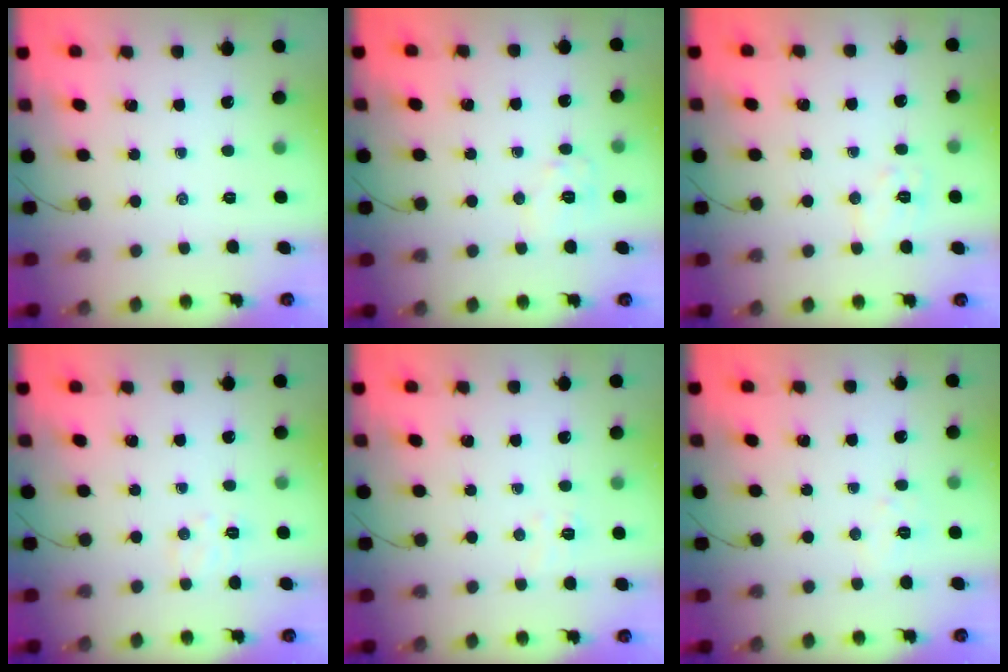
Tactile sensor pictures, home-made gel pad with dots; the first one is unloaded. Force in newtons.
{"total": 7.2, "press": 7.2, "slide": 0.9}
{"total": 6.8, "press": 6.7, "slide": 0.9}
{"total": 5.5, "press": 5.4, "slide": 1.3}
{"total": 4.8, "press": 4.7, "slide": 0.7}
{"total": 4.2, "press": 4.1, "slide": 0.8}